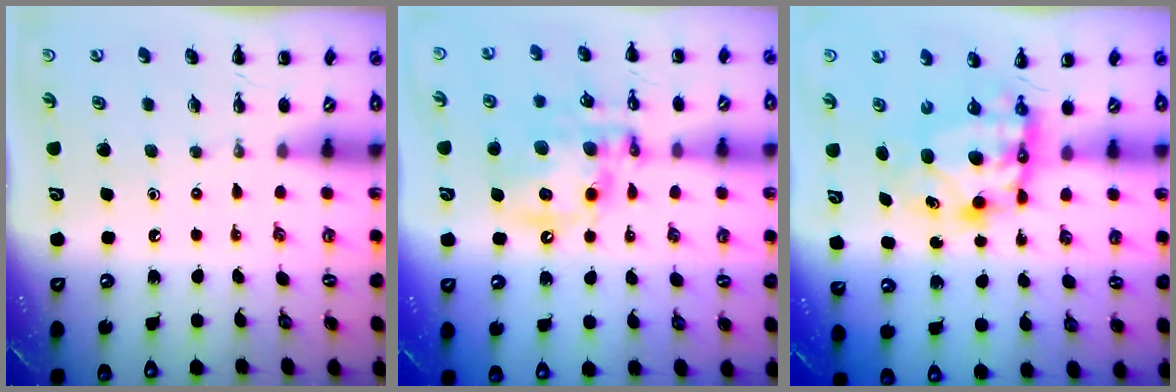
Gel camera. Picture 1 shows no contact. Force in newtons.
{"total": 15.1, "press": 14.8, "slide": 3.2}
{"total": 7.7, "press": 7.4, "slide": 2.0}